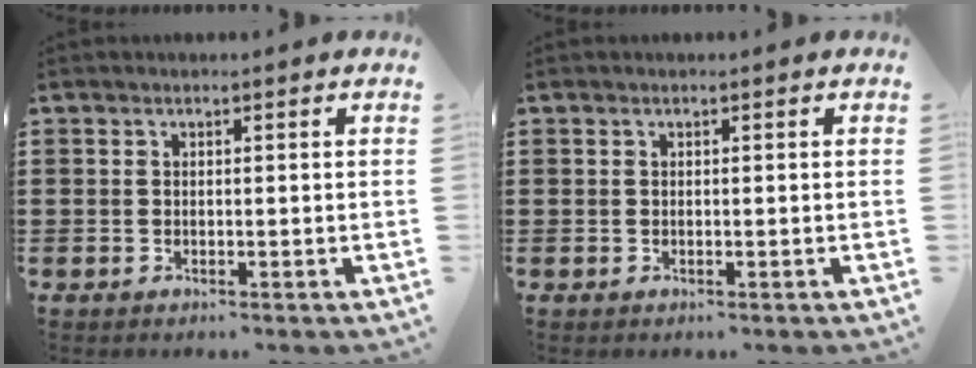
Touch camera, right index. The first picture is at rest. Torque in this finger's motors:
{"motor_torque": [0.86, 0.81, 0.02, 0.03]}